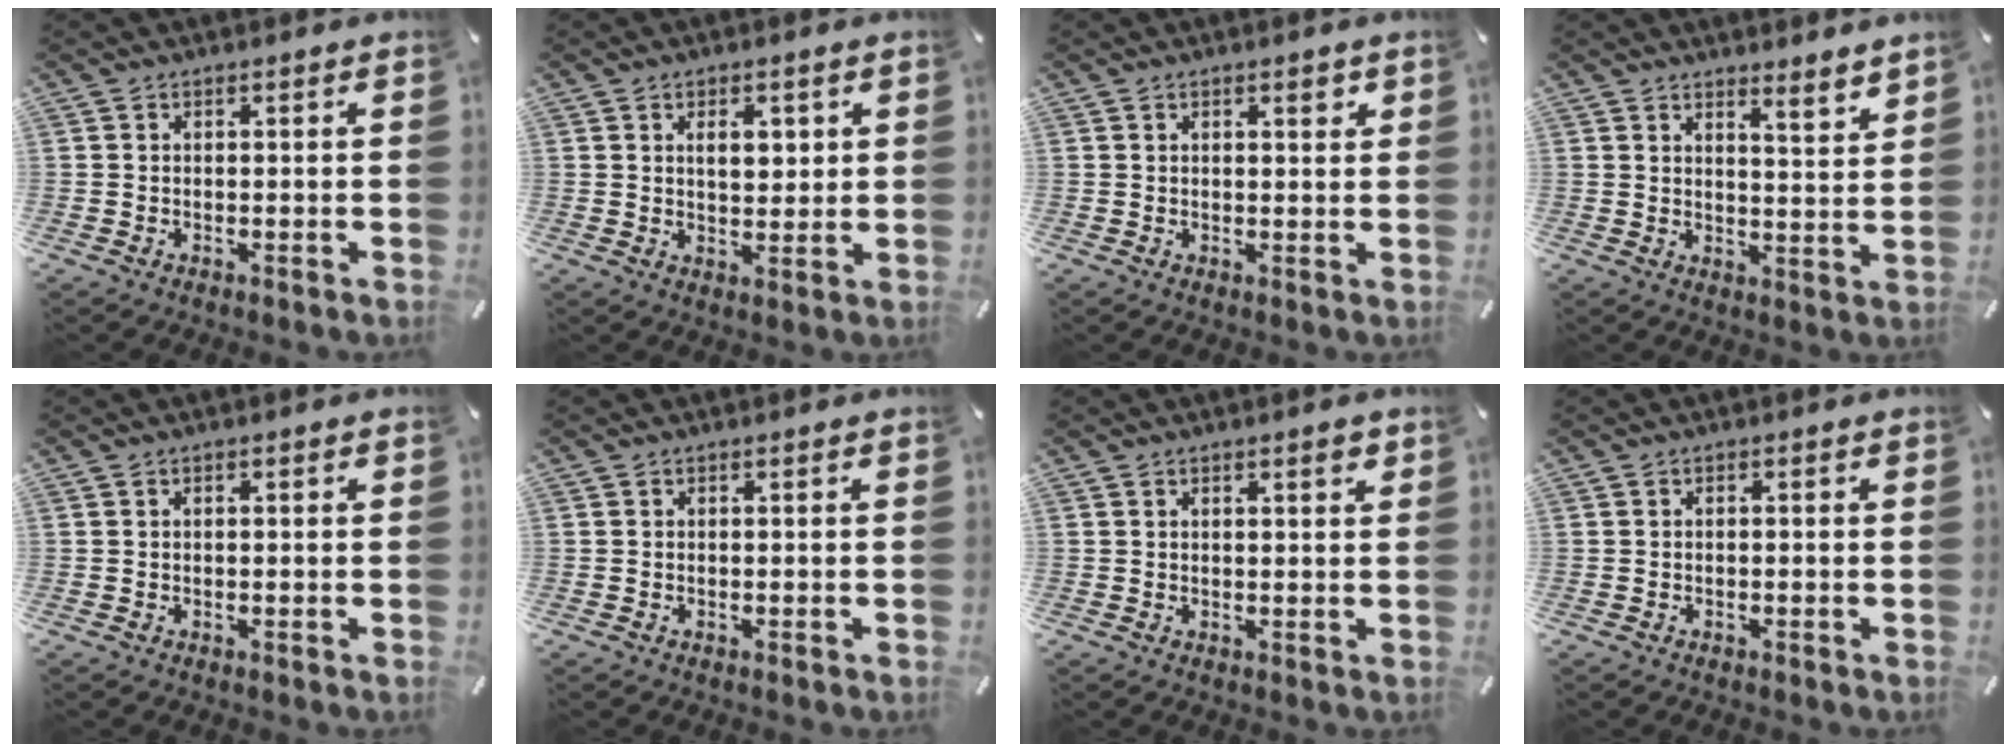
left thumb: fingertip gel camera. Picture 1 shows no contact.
{"total": 5.1, "force": [1.6, 3.1, 3.7], "torque": [-0.042, -0.007, 0.017]}
{"total": 2.1, "force": [1.2, 0.7, 1.6], "torque": [-0.025, -0.001, 0.018]}
{"total": 4.4, "force": [4.3, 0.1, 1.0], "torque": [-0.010, -0.043, 0.073]}
{"total": 0.5, "force": [0.1, 0.2, 0.4], "torque": [-0.008, 0.002, 0.000]}
{"total": 0.0}
{"total": 2.2, "force": [1.3, 0.5, 1.7], "torque": [-0.034, 0.002, 0.022]}
{"total": 0.6, "force": [-0.2, 0.1, 0.5], "torque": [-0.010, -0.002, -0.004]}